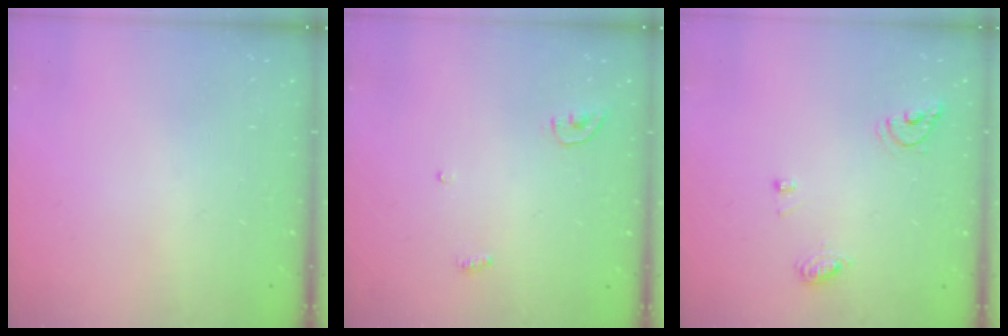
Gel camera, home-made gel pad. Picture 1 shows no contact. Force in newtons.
{"total": 3.4, "press": 3.4, "slide": 0.3}
{"total": 7.4, "press": 7.3, "slide": 0.9}